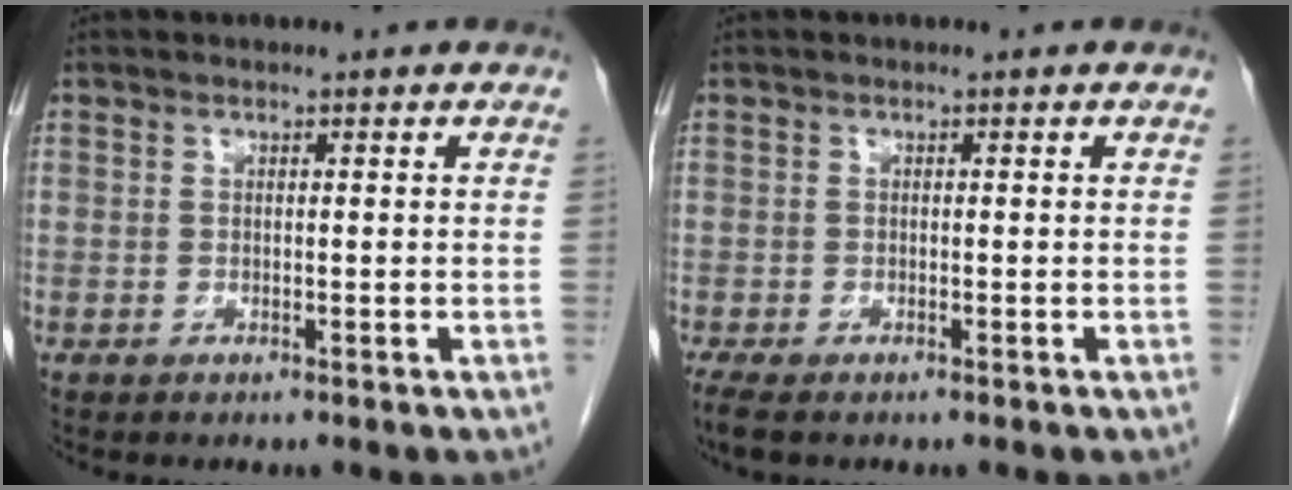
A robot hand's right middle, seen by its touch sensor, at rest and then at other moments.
{"total": 3.2, "force": [-2.4, 1.0, 1.9], "torque": [-0.039, -0.012, -0.037]}